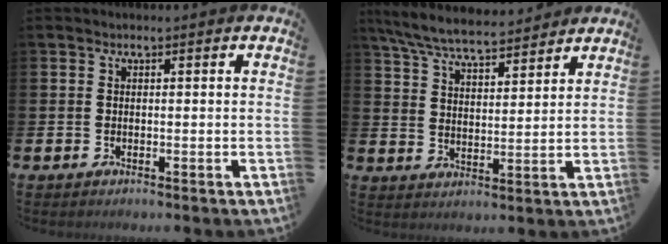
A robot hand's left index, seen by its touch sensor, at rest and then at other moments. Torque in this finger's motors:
{"motor_torque": [0.97, -1.17, 0.58, 0.21]}